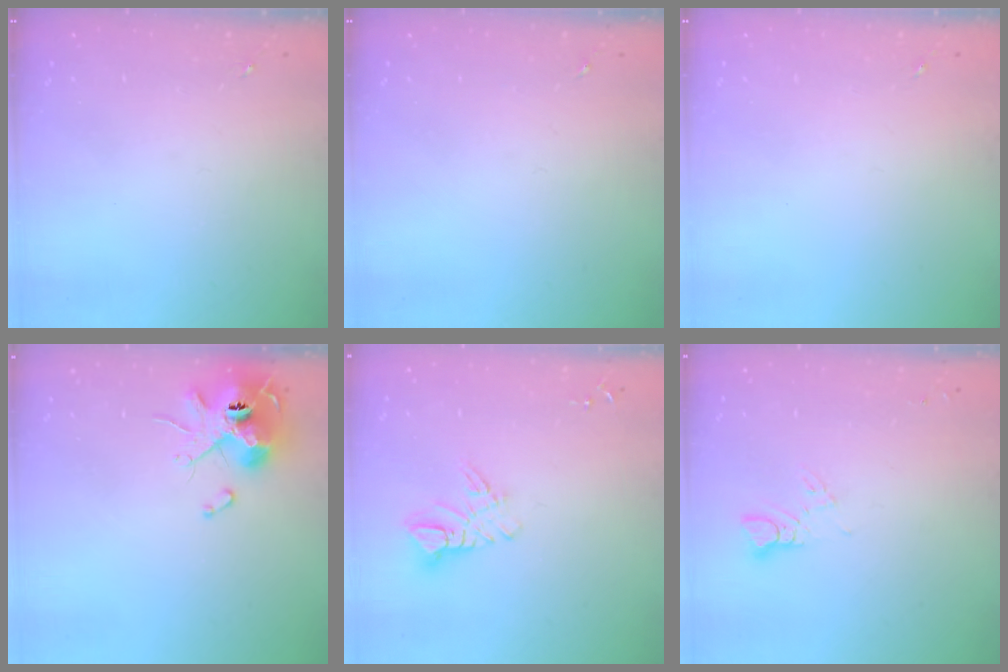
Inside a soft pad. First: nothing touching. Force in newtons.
{"total": 0.0}
{"total": 0.0}
{"total": 11.9, "press": 11.7, "slide": 1.7}
{"total": 8.9, "press": 8.8, "slide": 0.9}
{"total": 2.9, "press": 2.9, "slide": 0.2}